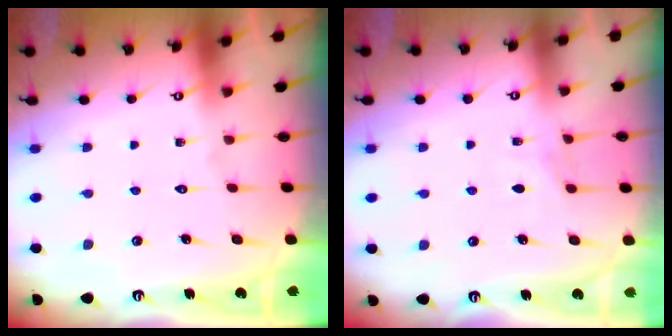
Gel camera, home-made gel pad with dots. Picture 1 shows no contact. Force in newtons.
{"total": 3.0, "press": 2.9, "slide": 0.5}